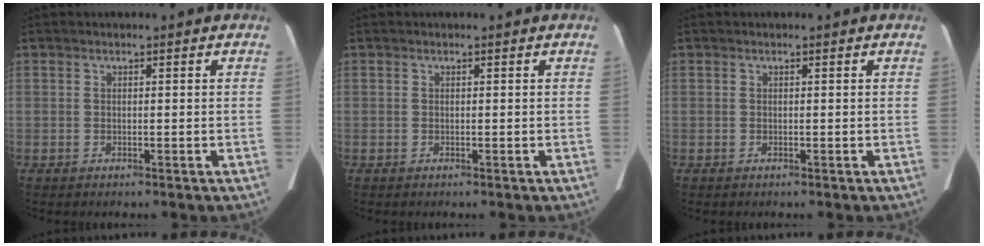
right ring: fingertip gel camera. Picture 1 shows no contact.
{"total": 0.0}
{"total": 0.0}